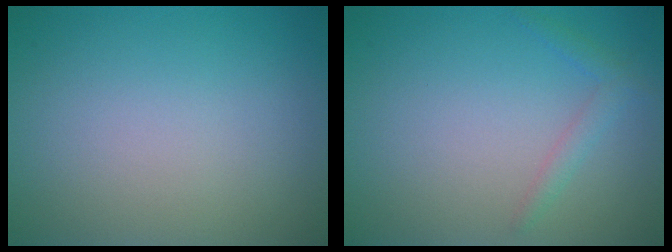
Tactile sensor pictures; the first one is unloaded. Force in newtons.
{"total": 1.4, "press": 1.4, "slide": 0.1}